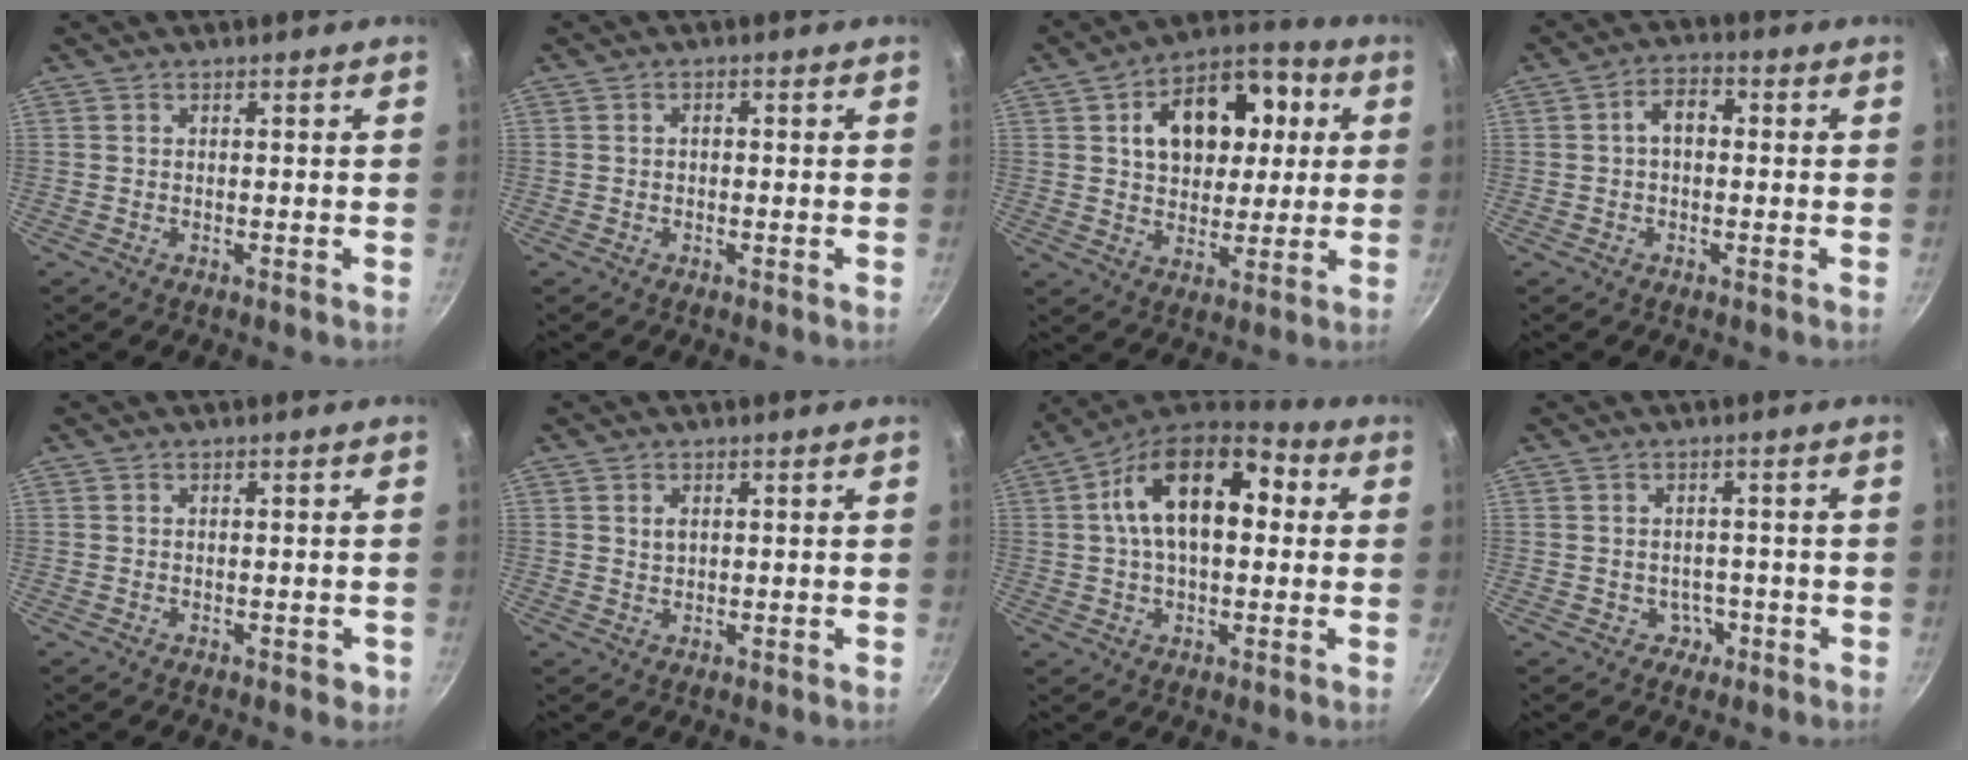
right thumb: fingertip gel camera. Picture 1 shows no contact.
{"total": 1.0, "force": [-0.1, 0.7, 0.7], "torque": [-0.006, 0.006, -0.003]}
{"total": 17.1, "force": [4.4, 11.3, 12.1], "torque": [-0.139, 0.015, 0.065]}
{"total": 4.9, "force": [0.2, 3.1, 3.8], "torque": [-0.054, 0.020, -0.004]}
{"total": 1.2, "force": [-0.4, 0.8, 0.8], "torque": [-0.003, 0.001, -0.003]}
{"total": 1.7, "force": [0.6, 1.2, 1.1], "torque": [-0.015, -0.005, 0.014]}
{"total": 18.4, "force": [3.3, 10.3, 14.8], "torque": [-0.228, 0.031, 0.043]}
{"total": 2.7, "force": [-1.1, 2.3, 0.7], "torque": [0.010, 0.012, -0.016]}